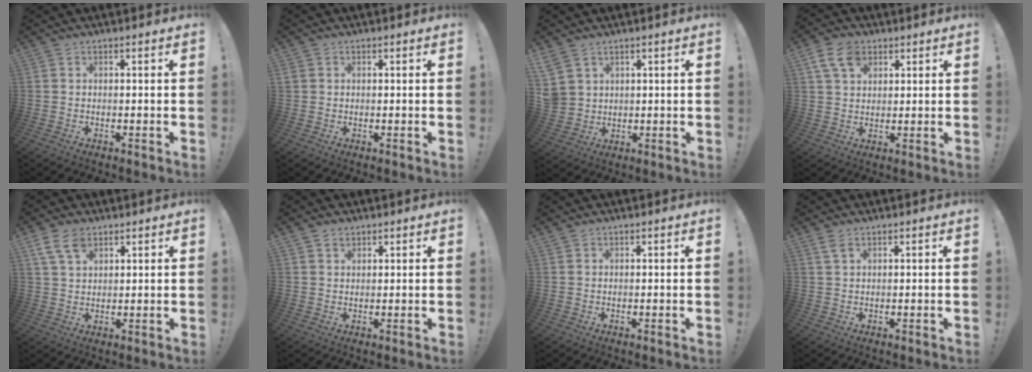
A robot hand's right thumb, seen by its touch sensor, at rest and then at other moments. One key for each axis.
{"total": 1.2, "fx": 0.3, "fy": 1.2, "fz": 0.1, "tx": 0.000, "ty": 0.003, "tz": 0.006}
{"total": 5.9, "fx": 3.6, "fy": 4.4, "fz": 1.7, "tx": -0.041, "ty": -0.017, "tz": 0.074}
{"total": 8.9, "fx": 4.3, "fy": 6.2, "fz": 4.8, "tx": -0.087, "ty": -0.003, "tz": 0.086}
{"total": 7.4, "fx": 4.4, "fy": 4.2, "fz": 4.2, "tx": -0.082, "ty": -0.008, "tz": 0.087}
{"total": 2.0, "fx": 1.6, "fy": 1.2, "fz": 0.4, "tx": 0.000, "ty": -0.008, "tz": 0.027}
{"total": 0.6, "fx": 0.5, "fy": 0.3, "fz": 0.1, "tx": 0.005, "ty": -0.002, "tz": 0.008}
{"total": 2.5, "fx": 1.5, "fy": 0.9, "fz": 1.8, "tx": -0.042, "ty": 0.003, "tz": 0.029}